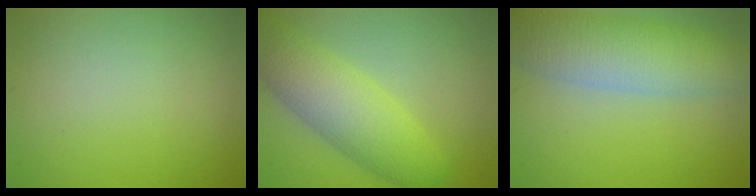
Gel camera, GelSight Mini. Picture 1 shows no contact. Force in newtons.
{"total": 6.7, "press": 6.7, "slide": 0.2}
{"total": 7.4, "press": 7.4, "slide": 0.2}